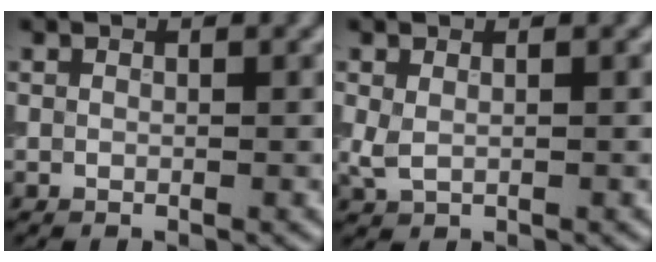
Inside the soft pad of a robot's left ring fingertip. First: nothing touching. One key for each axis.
{"total": 1.3, "fx": 0.1, "fy": 0.9, "fz": 1.0, "tx": -0.027, "ty": 0.000, "tz": 0.007}